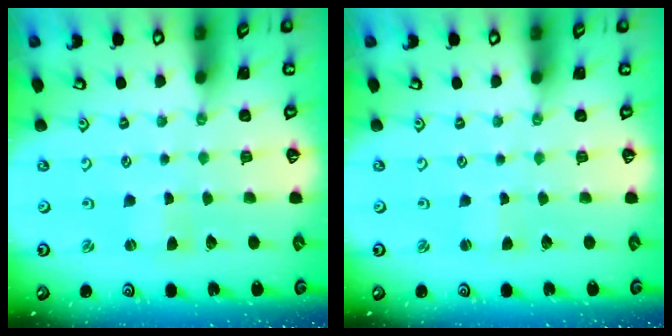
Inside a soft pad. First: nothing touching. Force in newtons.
{"total": 1.8, "press": 1.8, "slide": 0.3}